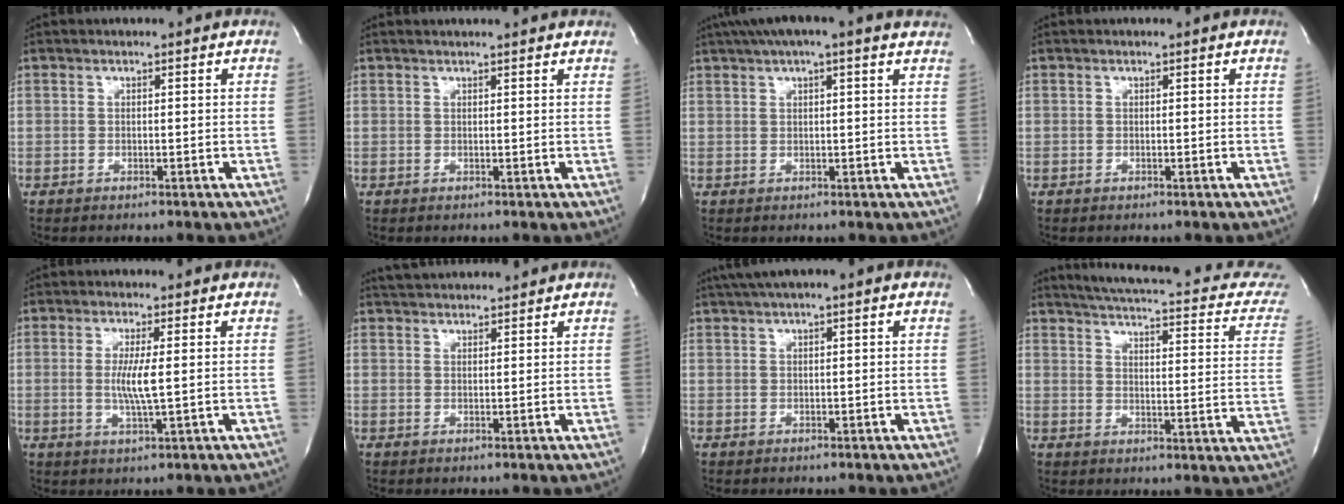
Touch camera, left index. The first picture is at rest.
{"total": 4.8, "force": [4.5, 0.5, 1.6], "torque": [-0.024, 0.021, 0.047]}
{"total": 11.0, "force": [8.4, 1.9, 6.9], "torque": [-0.120, 0.044, 0.111]}
{"total": 0.0}
{"total": 4.6, "force": [0.1, -0.1, 4.6], "torque": [-0.097, -0.012, 0.003]}
{"total": 6.1, "force": [5.8, 1.1, 1.6], "torque": [-0.028, 0.034, 0.089]}
{"total": 6.0, "force": [4.1, 0.7, 4.4], "torque": [-0.075, 0.035, 0.063]}
{"total": 20.2, "force": [17.6, 2.9, 9.4], "torque": [-0.129, -0.032, 0.203]}